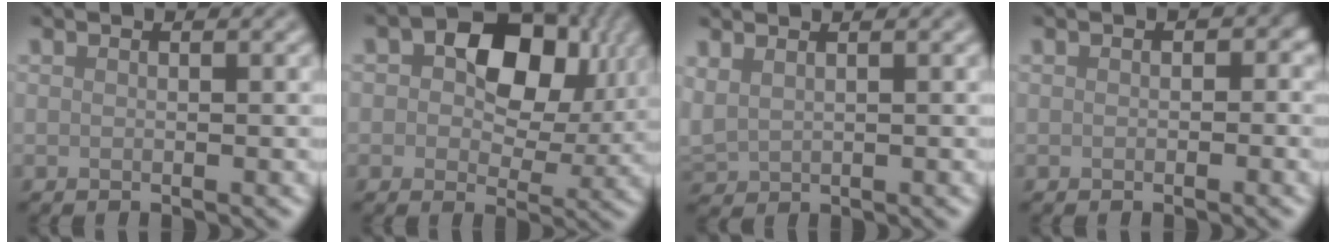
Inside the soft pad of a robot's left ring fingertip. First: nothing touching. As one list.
[{"total": 9.6, "force": [2.6, 6.4, 6.7], "torque": [-0.085, 0.010, 0.037]}, {"total": 1.5, "force": [0.7, 1.2, 0.7], "torque": [-0.027, -0.002, 0.025]}, {"total": 1.3, "force": [0.0, 1.1, 0.7], "torque": [0.003, 0.002, 0.000]}]